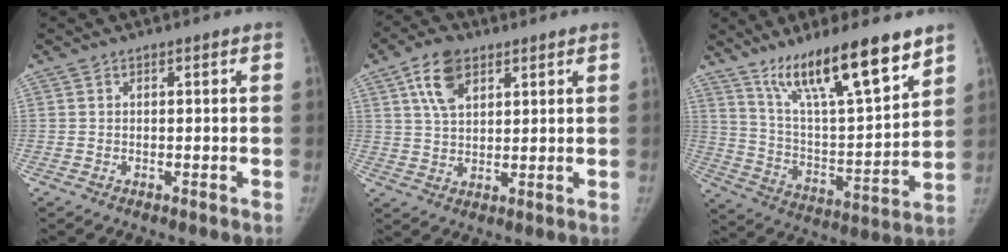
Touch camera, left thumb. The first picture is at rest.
{"total": 8.1, "force": [4.0, 4.8, 5.2], "torque": [-0.076, -0.008, 0.073]}
{"total": 20.8, "force": [14.3, 4.3, 14.4], "torque": [-0.220, -0.067, 0.251]}